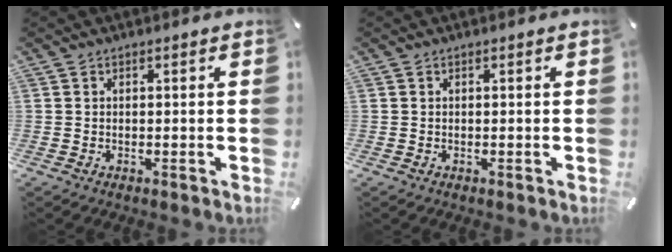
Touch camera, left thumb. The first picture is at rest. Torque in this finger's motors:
{"motor_torque": [-0.21, 0.23, 0.00, 0.00, 0.00]}